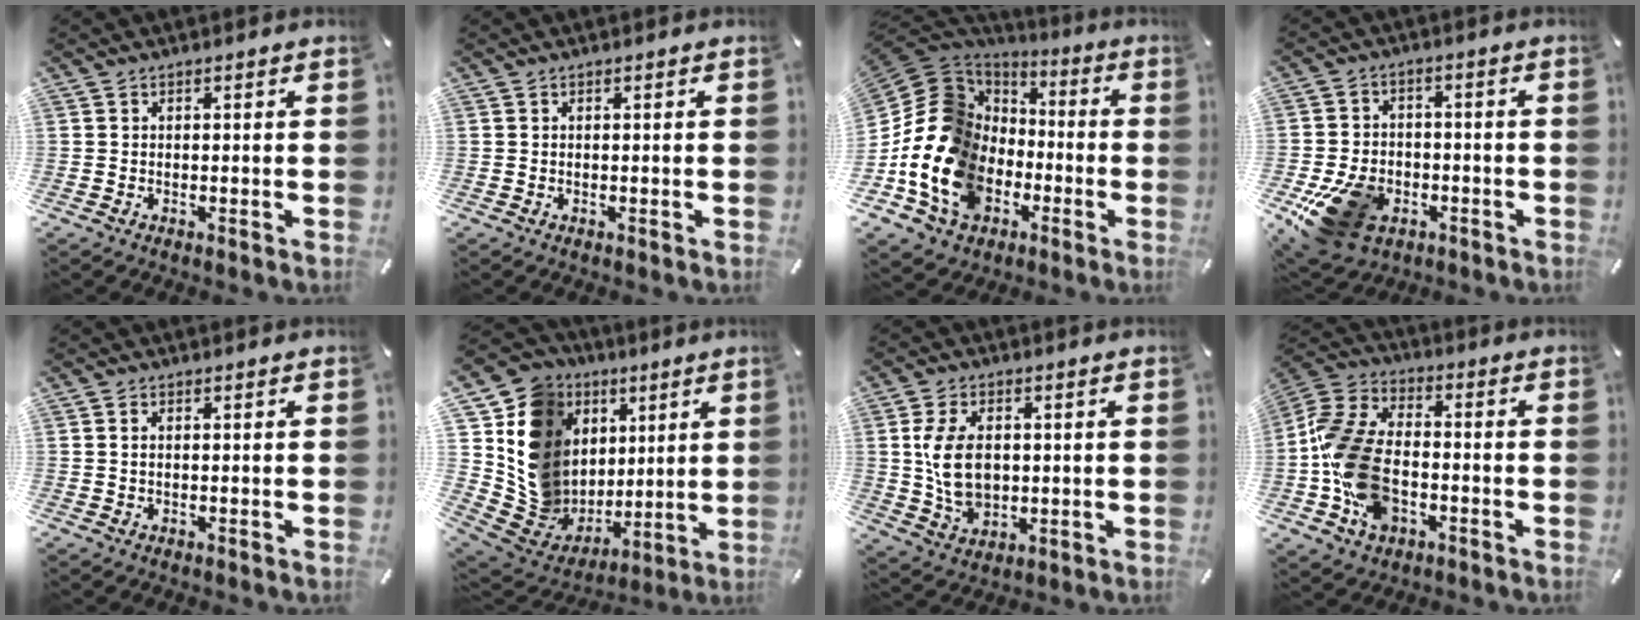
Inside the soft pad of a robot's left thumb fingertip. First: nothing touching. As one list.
[{"total": 0.0}, {"total": 18.7, "force": [-5.1, 15.4, 9.3], "torque": [-0.216, 0.009, -0.083]}, {"total": 13.5, "force": [-5.7, 9.8, 7.4], "torque": [-0.154, 0.025, -0.099]}, {"total": 1.0, "force": [0.2, 0.6, 0.8], "torque": [-0.019, 0.003, 0.002]}, {"total": 14.7, "force": [3.4, 13.7, 3.9], "torque": [-0.061, -0.047, 0.096]}, {"total": 10.4, "force": [1.1, 7.5, 7.1], "torque": [-0.160, -0.002, 0.017]}, {"total": 15.2, "force": [-4.3, 10.5, 10.1], "torque": [-0.232, 0.017, -0.077]}]